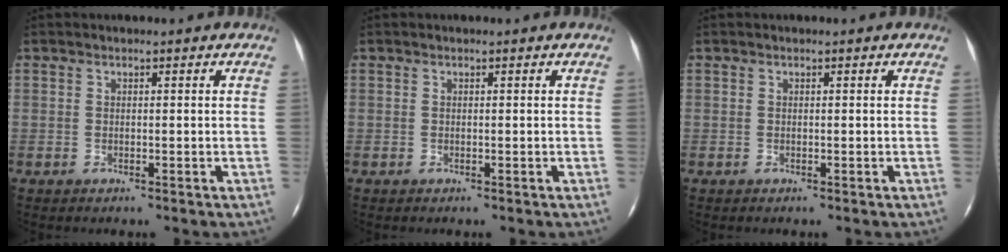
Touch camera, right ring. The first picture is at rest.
{"total": 0.0}
{"total": 0.0}